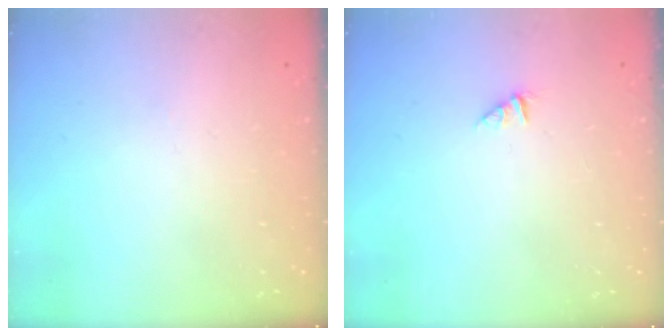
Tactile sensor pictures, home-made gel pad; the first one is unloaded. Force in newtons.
{"total": 0.0}